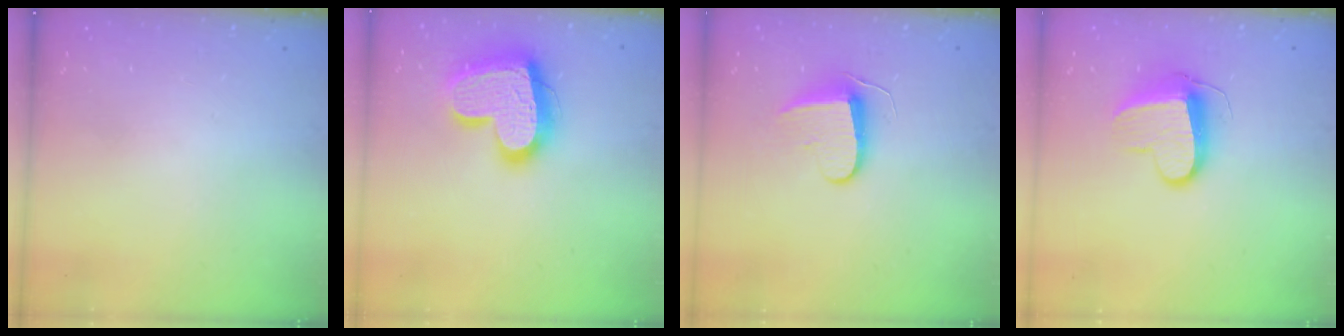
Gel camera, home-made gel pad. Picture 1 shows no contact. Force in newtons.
{"total": 19.9, "press": 19.9, "slide": 1.1}
{"total": 9.6, "press": 9.5, "slide": 0.7}
{"total": 10.7, "press": 10.7, "slide": 0.5}